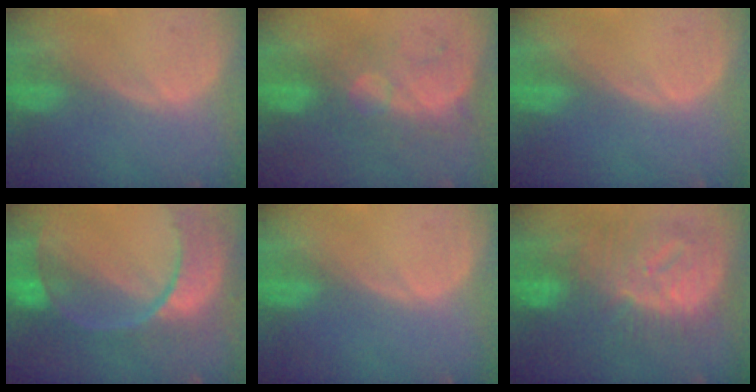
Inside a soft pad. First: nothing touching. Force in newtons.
{"total": 8.6, "press": 7.5, "slide": 4.2}
{"total": 0.0}
{"total": 11.3, "press": 9.5, "slide": 6.1}
{"total": 0.0}
{"total": 12.1, "press": 12.0, "slide": 1.2}